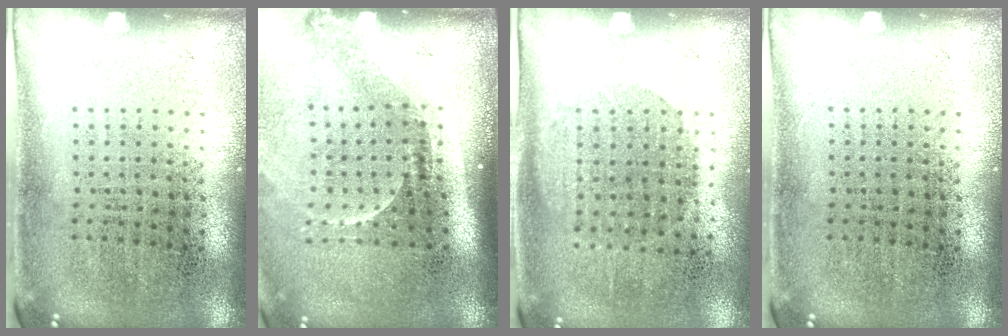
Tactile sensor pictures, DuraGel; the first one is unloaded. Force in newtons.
{"total": 2.2, "press": 1.5, "slide": 1.6}
{"total": 1.0, "press": 0.9, "slide": 0.5}
{"total": 0.0}